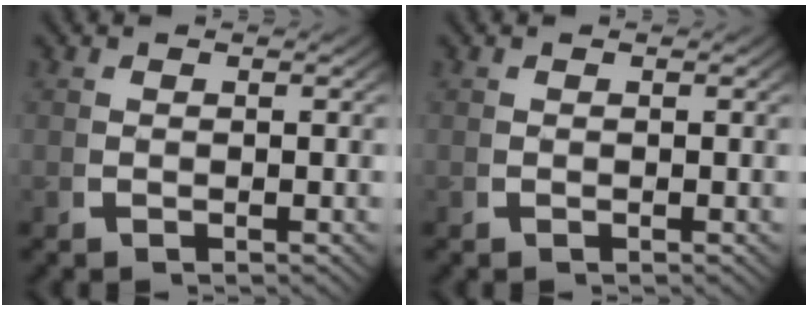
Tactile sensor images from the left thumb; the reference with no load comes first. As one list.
[{"total": 0.0}]